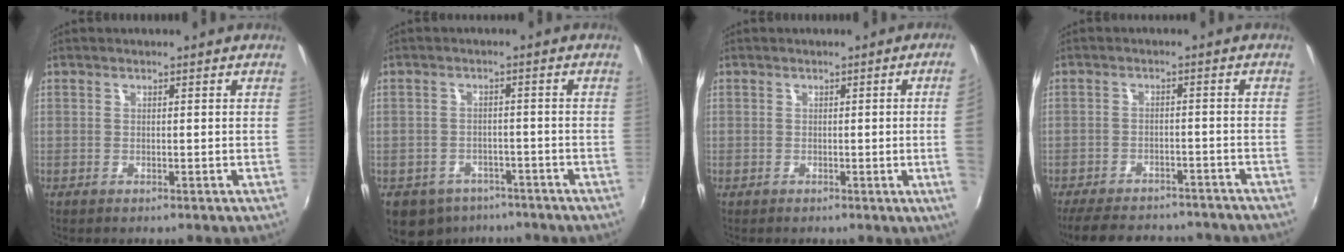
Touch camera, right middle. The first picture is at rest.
{"total": 10.1, "force": [-6.8, 6.8, 3.2], "torque": [-0.090, 0.001, -0.089]}
{"total": 5.3, "force": [0.3, -2.1, 4.8], "torque": [-0.070, -0.006, 0.007]}
{"total": 18.0, "force": [-15.2, 6.1, 7.5], "torque": [-0.157, -0.011, -0.200]}